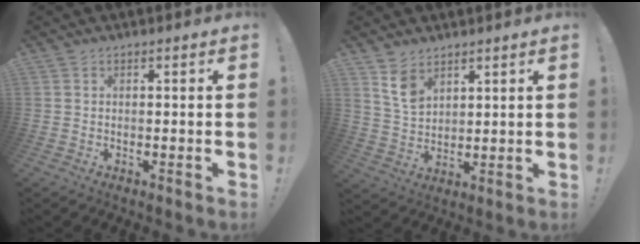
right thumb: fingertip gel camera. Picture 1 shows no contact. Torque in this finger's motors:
{"motor_torque": [0.03, 0.06, -0.09, 0.23, -0.01]}